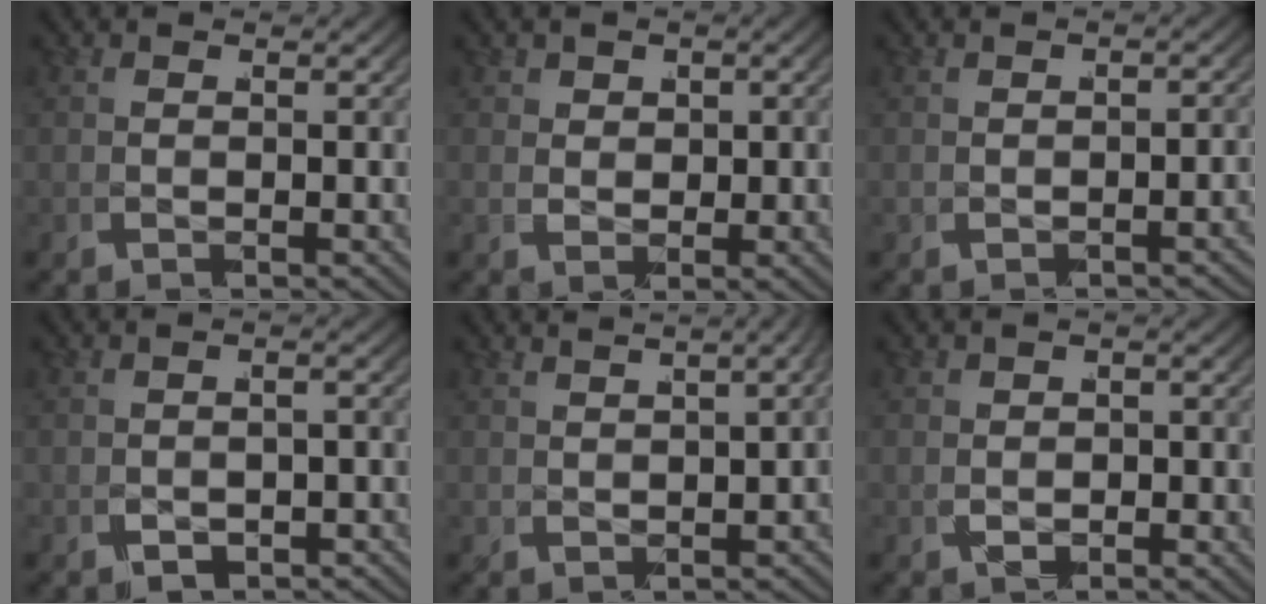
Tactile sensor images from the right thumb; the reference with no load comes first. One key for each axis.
{"total": 1.0, "fx": 0.6, "fy": 0.0, "fz": -0.8, "tx": 0.016, "ty": 0.006, "tz": 0.013}
{"total": 0.9, "fx": -0.7, "fy": -0.1, "fz": 0.6, "tx": -0.002, "ty": 0.006, "tz": -0.010}
{"total": 2.2, "fx": -1.8, "fy": 0.9, "fz": 0.9, "tx": -0.021, "ty": -0.003, "tz": -0.024}
{"total": 1.9, "fx": 1.2, "fy": 0.7, "fz": 1.3, "tx": 0.000, "ty": 0.017, "tz": 0.017}
{"total": 1.2, "fx": -0.8, "fy": 0.8, "fz": -0.3, "tx": -0.013, "ty": -0.006, "tz": -0.007}